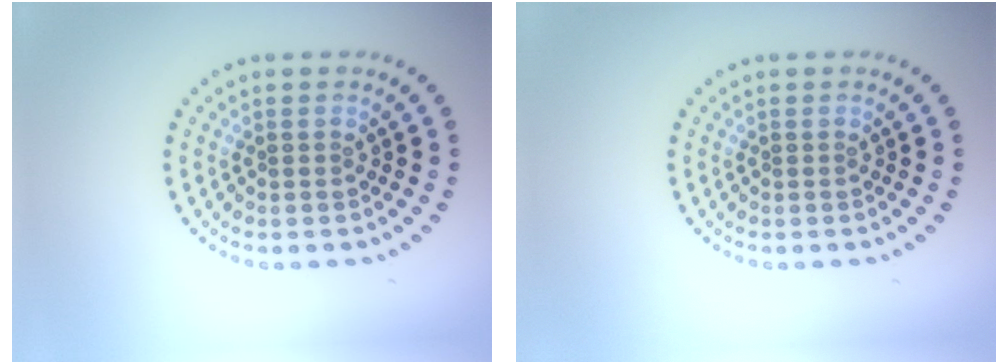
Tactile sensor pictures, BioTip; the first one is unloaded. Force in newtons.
{"total": 0.0}